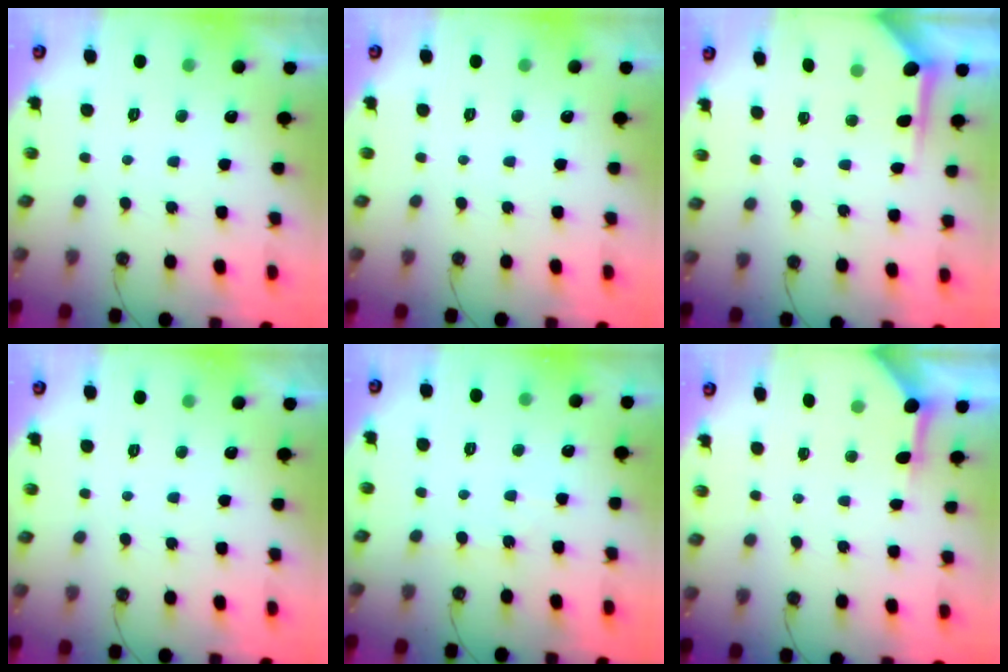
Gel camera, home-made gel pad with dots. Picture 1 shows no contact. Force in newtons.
{"total": 0.0}
{"total": 4.5, "press": 4.5, "slide": 0.3}
{"total": 0.0}
{"total": 2.5, "press": 2.5, "slide": 0.4}
{"total": 4.0, "press": 3.9, "slide": 0.5}